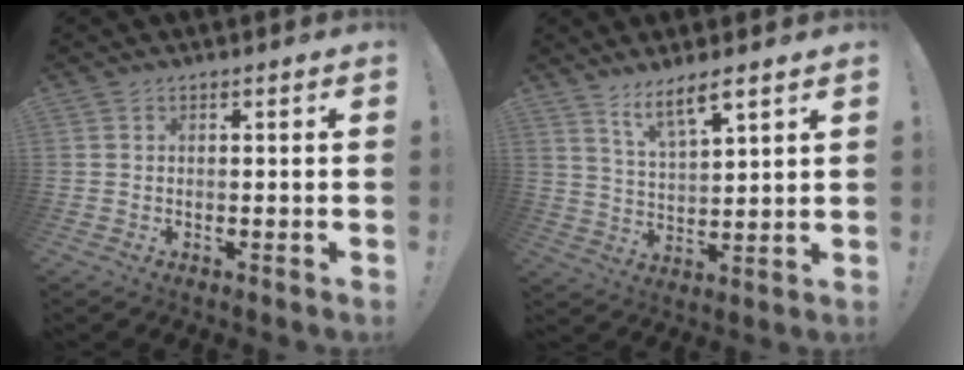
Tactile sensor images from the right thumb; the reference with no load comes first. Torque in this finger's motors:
{"motor_torque": [-0.02, 0.05, 0.04, 0.06, 0.16]}